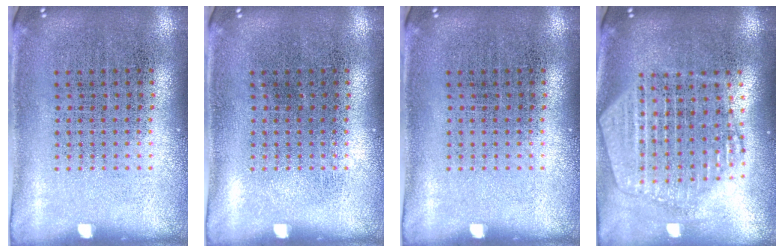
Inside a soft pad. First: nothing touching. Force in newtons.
{"total": 0.0}
{"total": 0.0}
{"total": 2.3, "press": 2.1, "slide": 1.1}